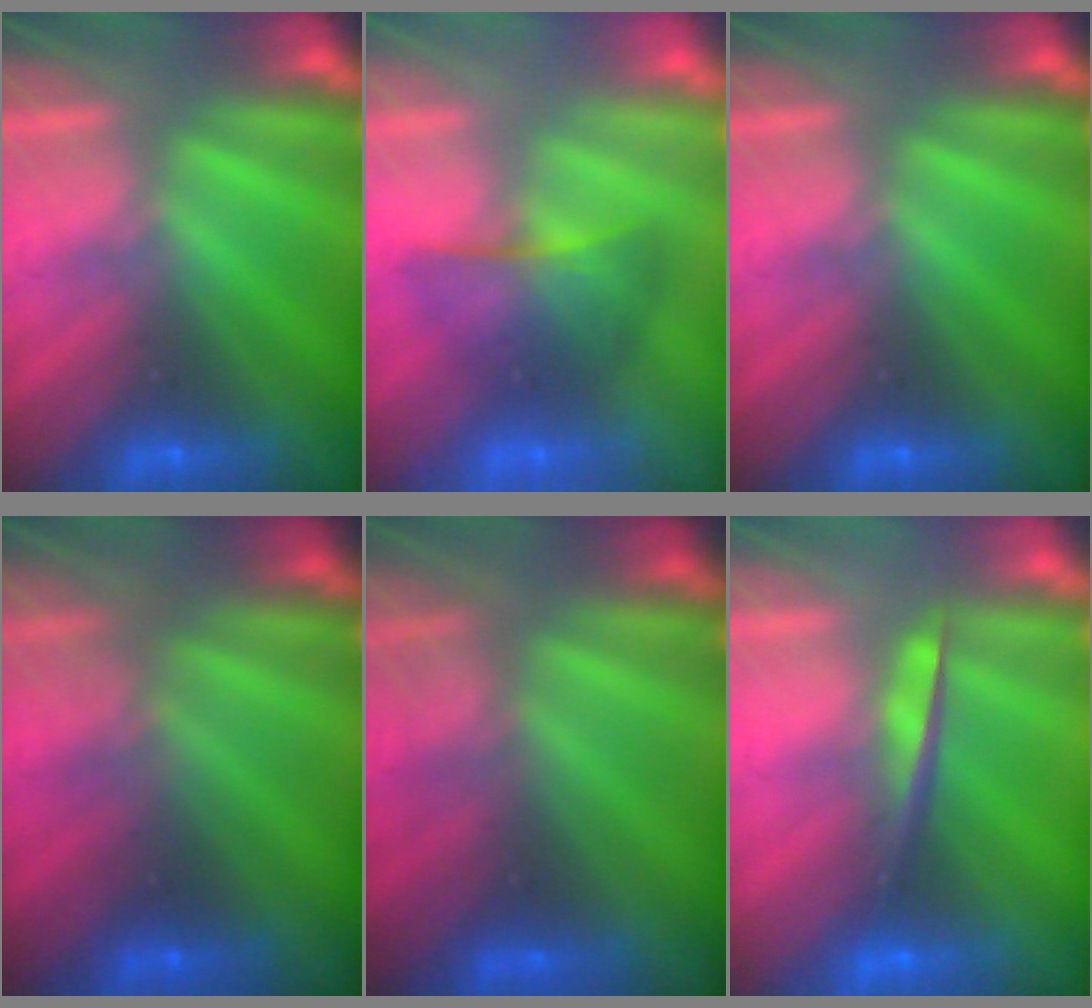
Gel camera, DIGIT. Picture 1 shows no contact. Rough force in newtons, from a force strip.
{"total": 2.1}
{"total": 0.0}
{"total": 1.8}
{"total": 2.4}
{"total": 4.6}